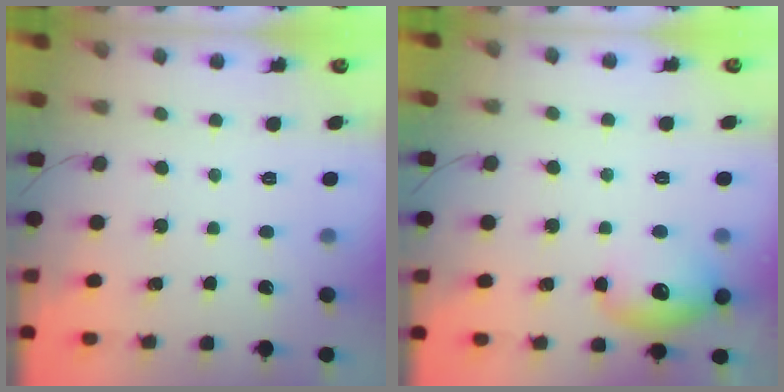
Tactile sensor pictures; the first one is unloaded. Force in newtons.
{"total": 11.6, "press": 11.4, "slide": 2.0}